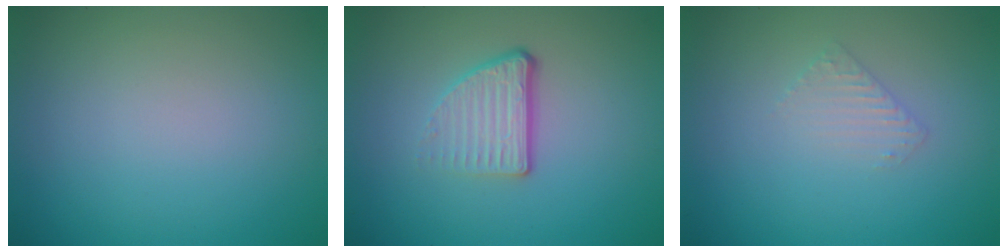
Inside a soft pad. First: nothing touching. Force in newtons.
{"total": 3.6, "press": 2.2, "slide": 2.8}
{"total": 1.3, "press": 1.3, "slide": 0.3}